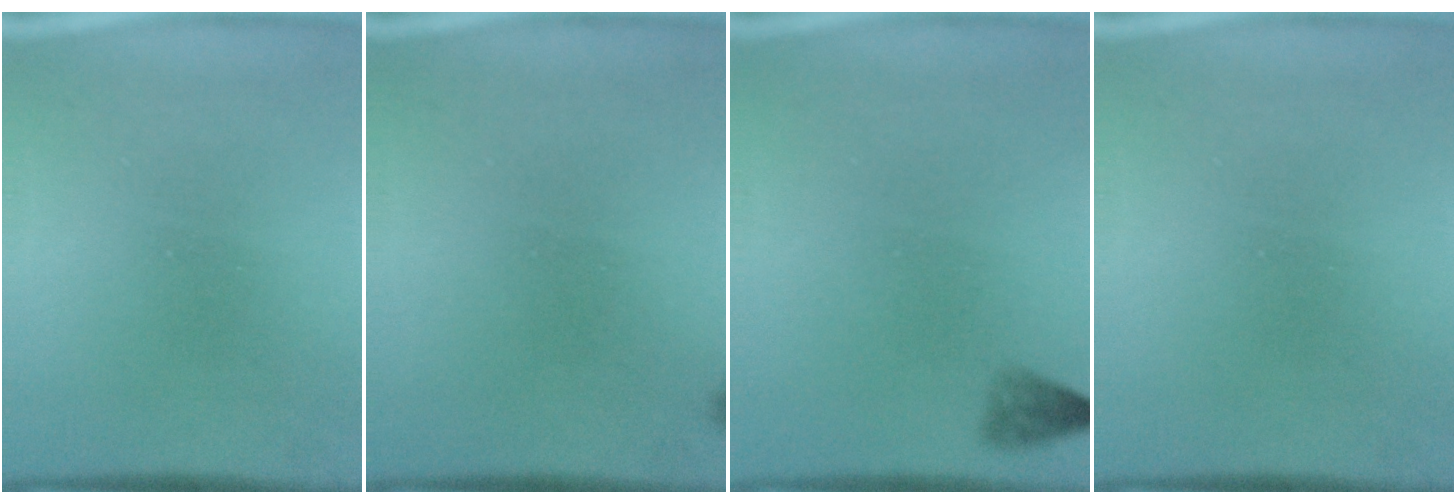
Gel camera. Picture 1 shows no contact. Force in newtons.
{"total": 1.0}
{"total": 2.1}
{"total": 0.0}